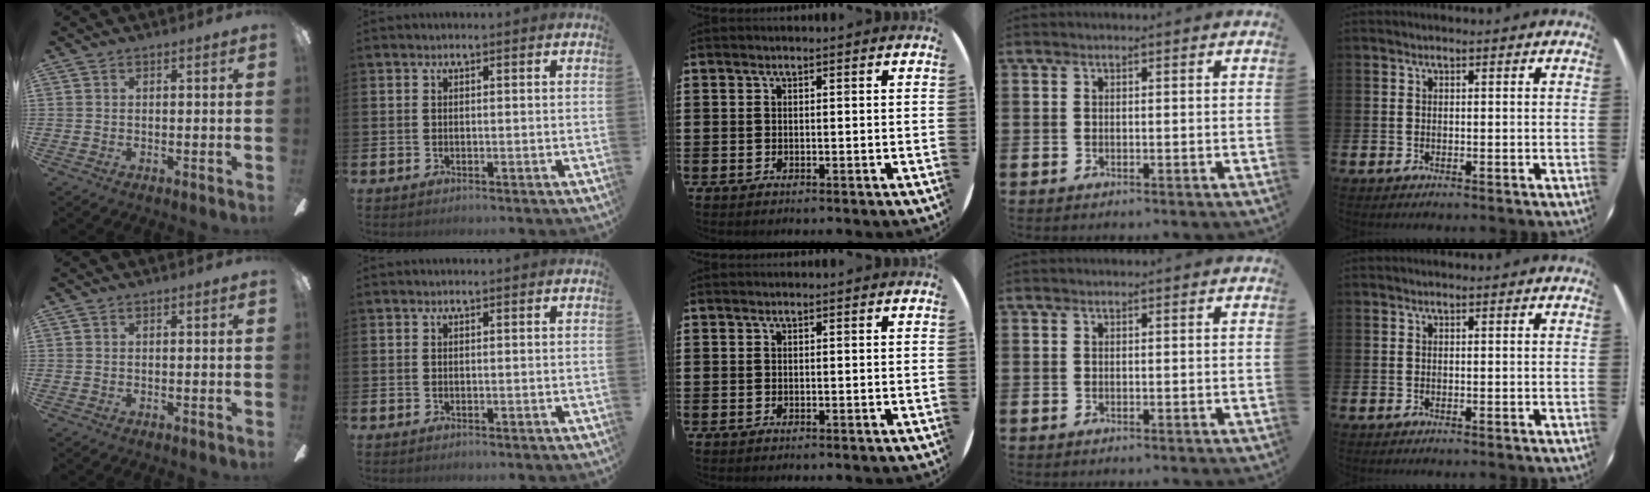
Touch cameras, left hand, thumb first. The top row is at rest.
{}